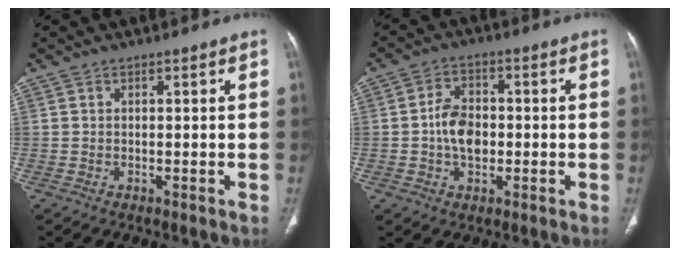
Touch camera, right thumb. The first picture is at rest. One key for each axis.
{"total": 7.0, "fx": -0.8, "fy": 4.9, "fz": 5.0, "tx": -0.071, "ty": 0.014, "tz": -0.018}